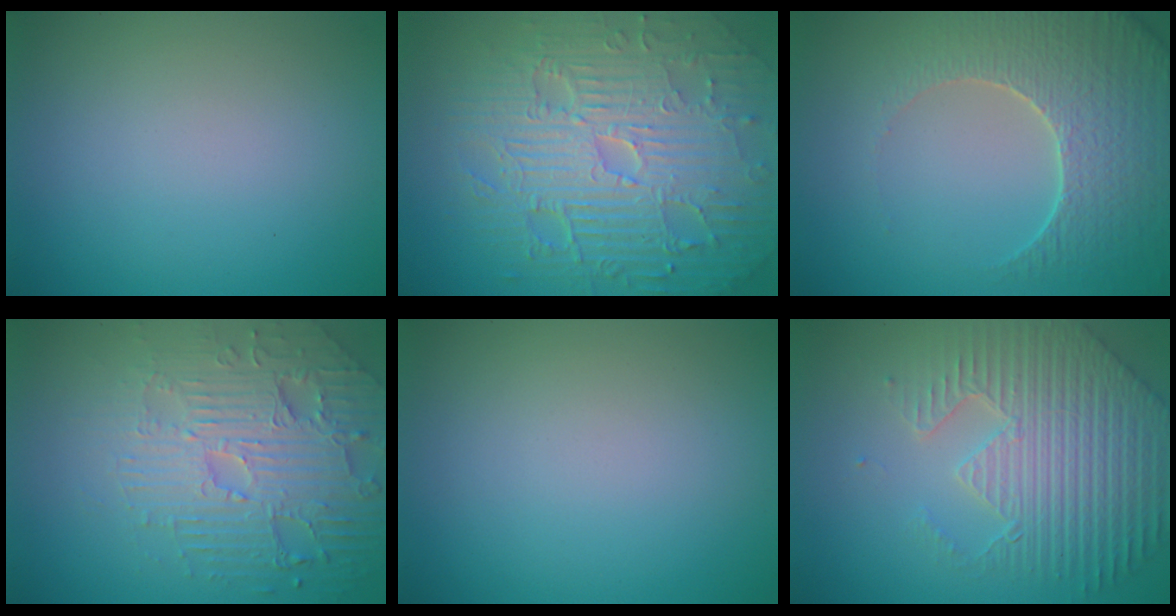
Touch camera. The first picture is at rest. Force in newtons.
{"total": 11.2, "press": 7.3, "slide": 8.5}
{"total": 5.2, "press": 4.7, "slide": 2.2}
{"total": 6.5, "press": 5.1, "slide": 4.0}
{"total": 0.0}
{"total": 7.0, "press": 5.4, "slide": 4.4}